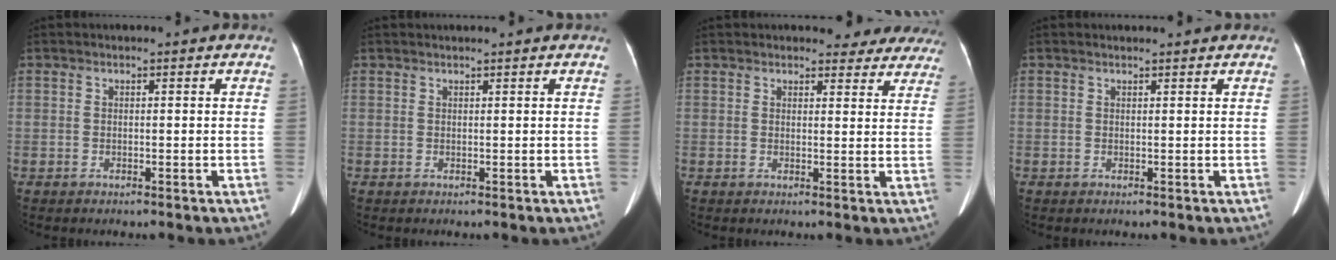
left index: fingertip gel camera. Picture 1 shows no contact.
{"total": 1.5, "force": [1.3, -0.4, 0.6], "torque": [-0.011, 0.013, 0.024]}
{"total": 8.5, "force": [7.9, 2.9, 1.3], "torque": [0.022, -0.009, 0.063]}
{"total": 1.6, "force": [1.5, 0.3, 0.3], "torque": [-0.009, 0.018, 0.019]}